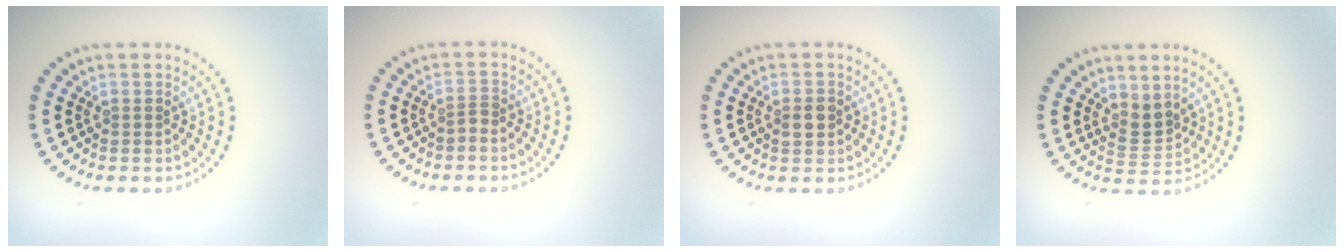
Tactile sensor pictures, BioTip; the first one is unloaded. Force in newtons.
{"total": 0.7, "press": 0.4, "slide": 0.6}
{"total": 2.1, "press": 2.1, "slide": 0.0}
{"total": 2.4, "press": 1.7, "slide": 1.6}